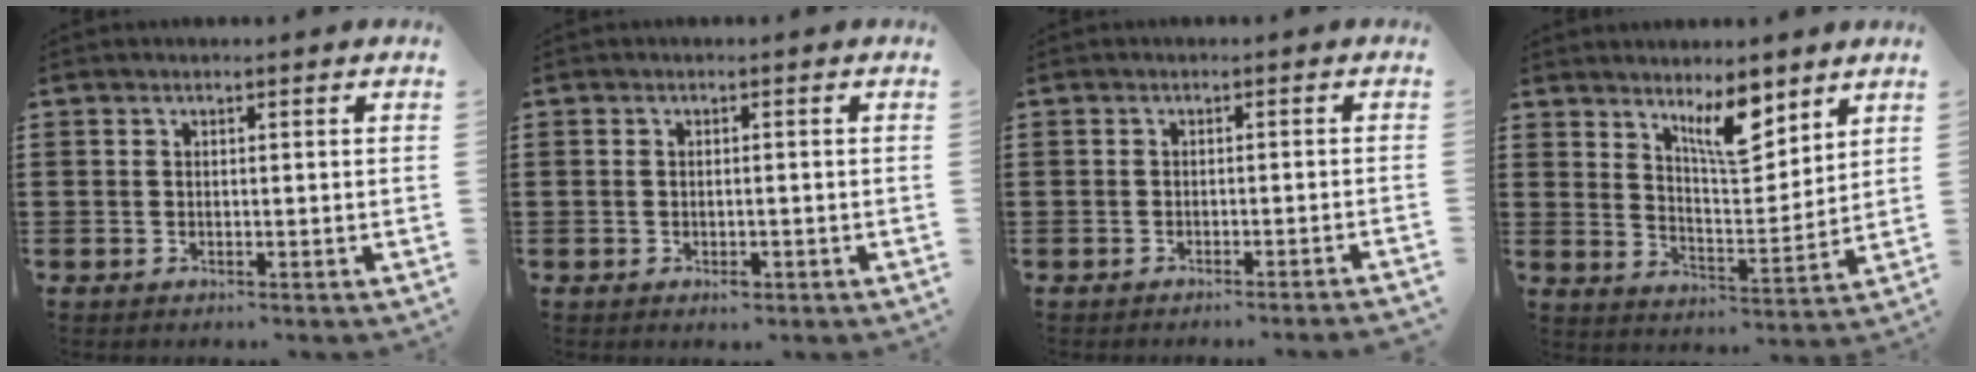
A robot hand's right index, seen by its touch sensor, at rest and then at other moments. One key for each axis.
{"total": 1.5, "fx": -0.6, "fy": 0.6, "fz": 1.2, "tx": -0.024, "ty": 0.000, "tz": -0.010}
{"total": 1.3, "fx": -1.1, "fy": -0.3, "fz": 0.5, "tx": -0.009, "ty": 0.000, "tz": -0.022}
{"total": 8.3, "fx": 5.9, "fy": 2.7, "fz": 5.2, "tx": -0.085, "ty": -0.025, "tz": 0.100}